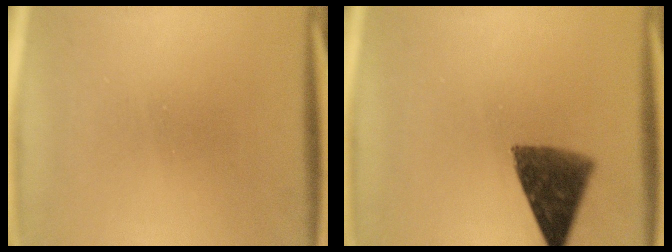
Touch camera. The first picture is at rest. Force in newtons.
{"total": 9.6}